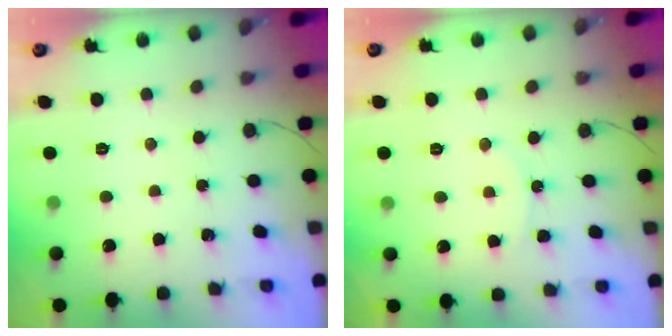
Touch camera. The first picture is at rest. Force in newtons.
{"total": 6.4, "press": 5.9, "slide": 2.3}